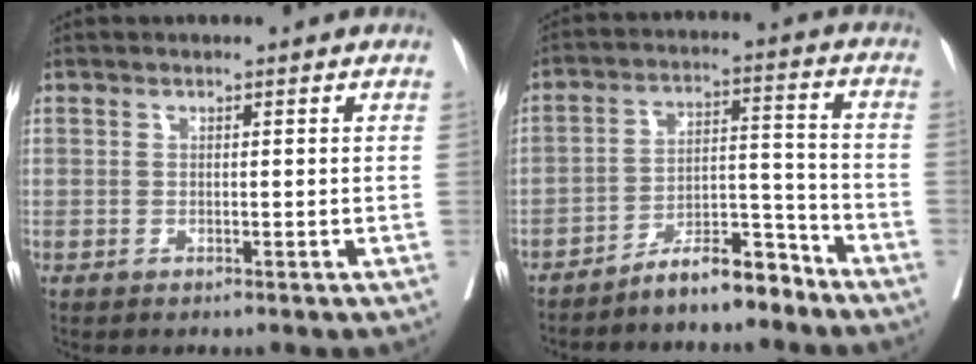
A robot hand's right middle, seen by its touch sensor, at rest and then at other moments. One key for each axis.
{"total": 7.8, "fx": -6.8, "fy": 1.7, "fz": 3.4, "tx": -0.054, "ty": 0.022, "tz": -0.118}